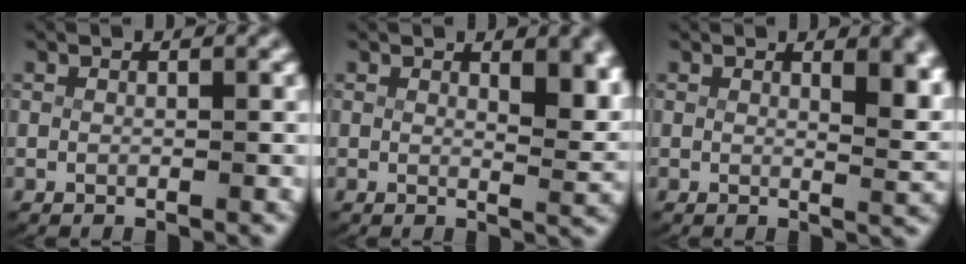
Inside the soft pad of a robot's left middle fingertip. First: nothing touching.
{"total": 3.2, "force": [1.7, 1.1, 2.5], "torque": [-0.027, -0.022, 0.031]}
{"total": 3.2, "force": [1.7, 0.9, 2.6], "torque": [-0.024, -0.018, 0.029]}